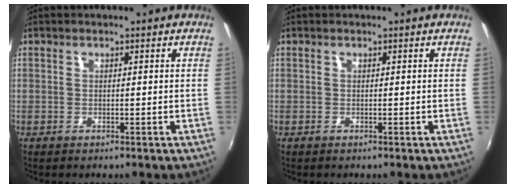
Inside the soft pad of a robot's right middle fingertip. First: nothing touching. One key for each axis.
{"total": 0.0}